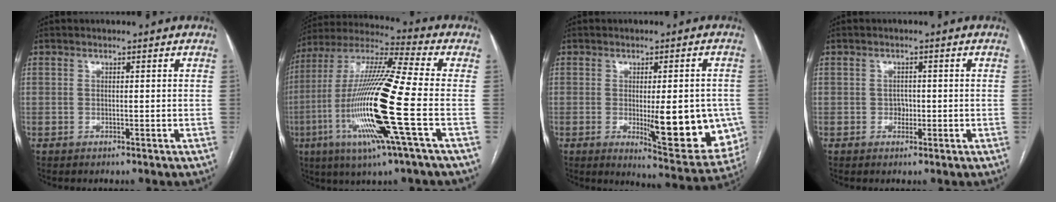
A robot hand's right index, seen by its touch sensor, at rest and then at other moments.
{"total": 20.0, "force": [-5.2, -0.1, 19.3], "torque": [-0.403, -0.021, -0.111]}
{"total": 14.1, "force": [-2.4, 3.6, 13.5], "torque": [-0.141, -0.018, -0.019]}
{"total": 1.4, "force": [-0.3, 1.1, 0.7], "torque": [-0.009, 0.004, -0.006]}